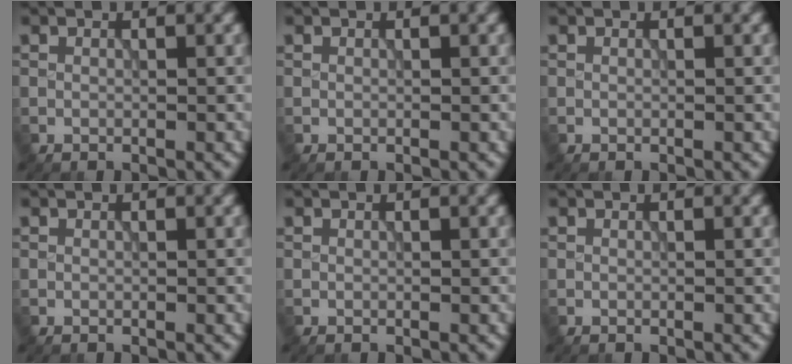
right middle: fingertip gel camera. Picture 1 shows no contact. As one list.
[{"total": 0.0}, {"total": 0.0}, {"total": 0.0}, {"total": 0.0}, {"total": 0.0}]